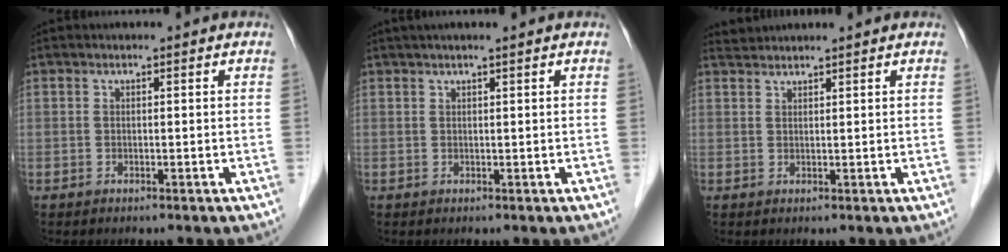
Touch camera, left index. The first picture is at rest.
{"total": 2.6, "force": [2.0, -0.3, 1.7], "torque": [-0.022, 0.021, 0.034]}
{"total": 2.3, "force": [2.3, -0.2, 0.0], "torque": [-0.002, 0.022, 0.048]}